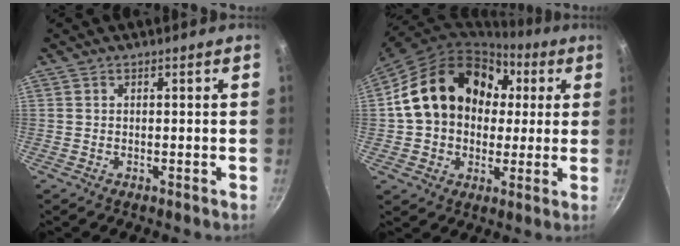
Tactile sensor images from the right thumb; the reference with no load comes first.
{"total": 21.6, "force": [3.8, 17.0, 12.7], "torque": [-0.195, 0.039, 0.059]}